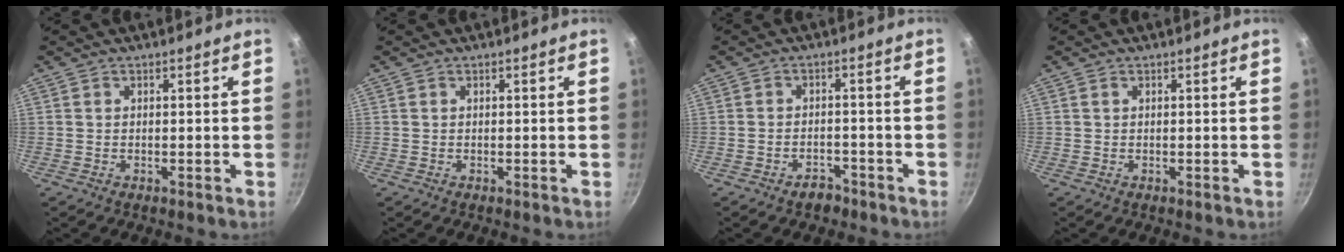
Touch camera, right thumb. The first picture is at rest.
{"total": 0.0}
{"total": 2.9, "force": [-2.3, 1.5, 1.1], "torque": [-0.013, 0.017, -0.032]}
{"total": 0.0}